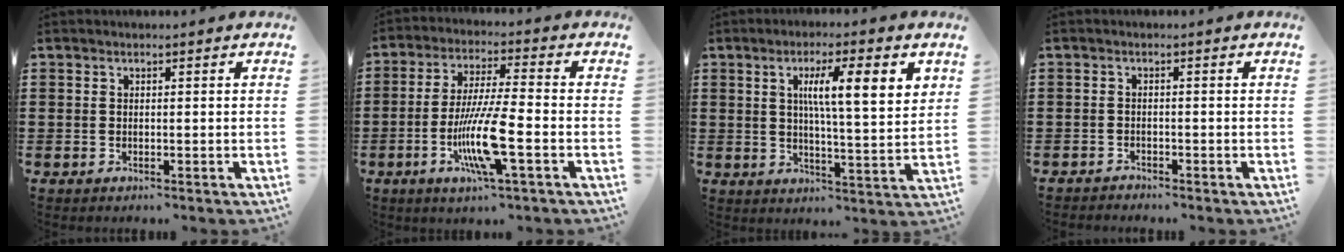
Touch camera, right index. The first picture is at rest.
{"total": 11.1, "force": [-3.7, 1.5, 10.4], "torque": [-0.217, -0.017, -0.074]}
{"total": 8.8, "force": [3.1, 1.5, 8.1], "torque": [-0.146, -0.001, 0.044]}
{"total": 1.2, "force": [-1.2, 0.2, -0.1], "torque": [-0.003, 0.003, -0.025]}